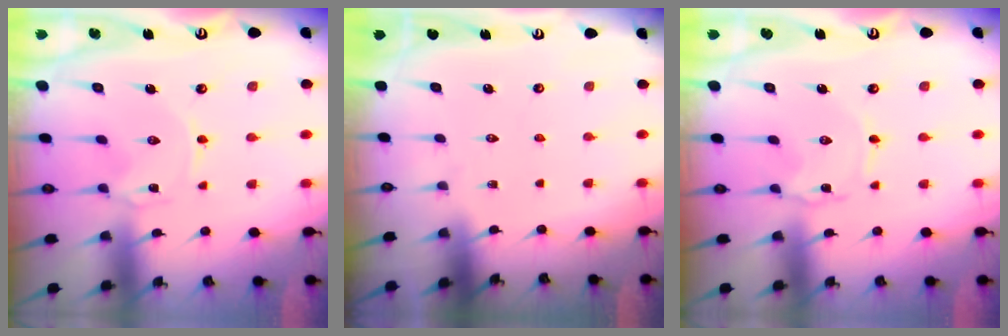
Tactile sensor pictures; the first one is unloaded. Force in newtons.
{"total": 0.0}
{"total": 1.7, "press": 1.7, "slide": 0.2}